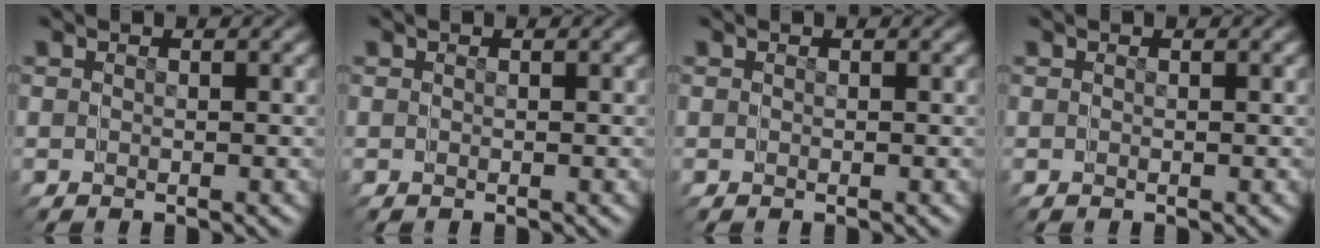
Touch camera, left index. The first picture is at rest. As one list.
[{"total": 0.0}, {"total": 0.0}, {"total": 0.0}]